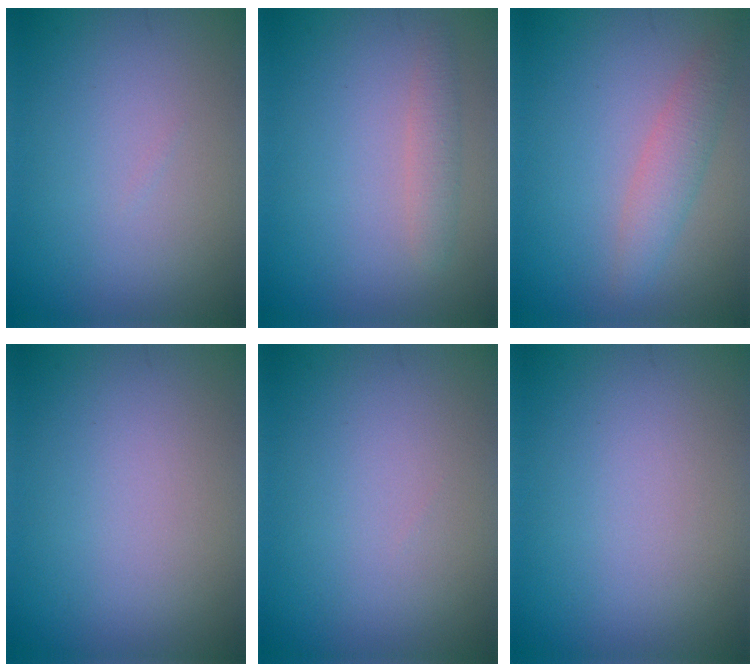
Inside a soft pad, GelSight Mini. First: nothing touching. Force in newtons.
{"total": 1.6, "press": 1.6, "slide": 0.0}
{"total": 2.7, "press": 2.6, "slide": 0.2}
{"total": 0.0}
{"total": 0.0}
{"total": 0.0}